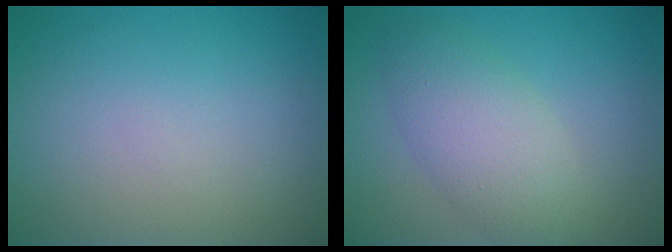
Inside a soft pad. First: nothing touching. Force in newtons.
{"total": 4.8, "press": 4.8, "slide": 0.2}